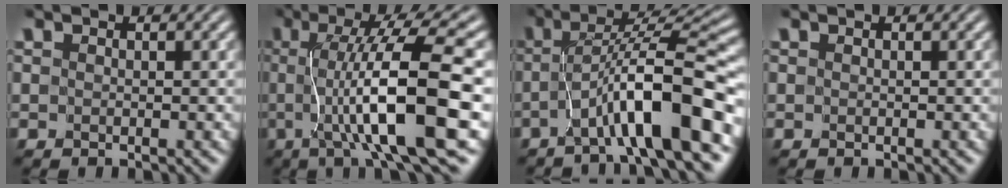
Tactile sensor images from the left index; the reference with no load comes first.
{"total": 10.6, "force": [-1.0, 1.8, 10.4], "torque": [-0.138, 0.007, -0.019]}
{"total": 8.3, "force": [-3.0, 1.2, 7.7], "torque": [-0.111, 0.018, -0.053]}
{"total": 0.0}